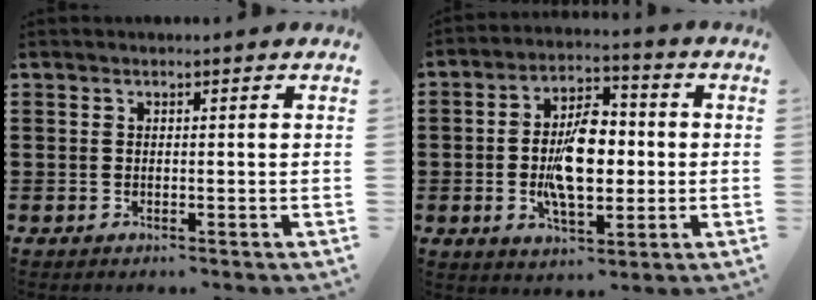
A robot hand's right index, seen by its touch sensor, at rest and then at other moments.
{"total": 10.0, "force": [-0.8, 5.1, 8.6], "torque": [-0.163, 0.002, -0.022]}